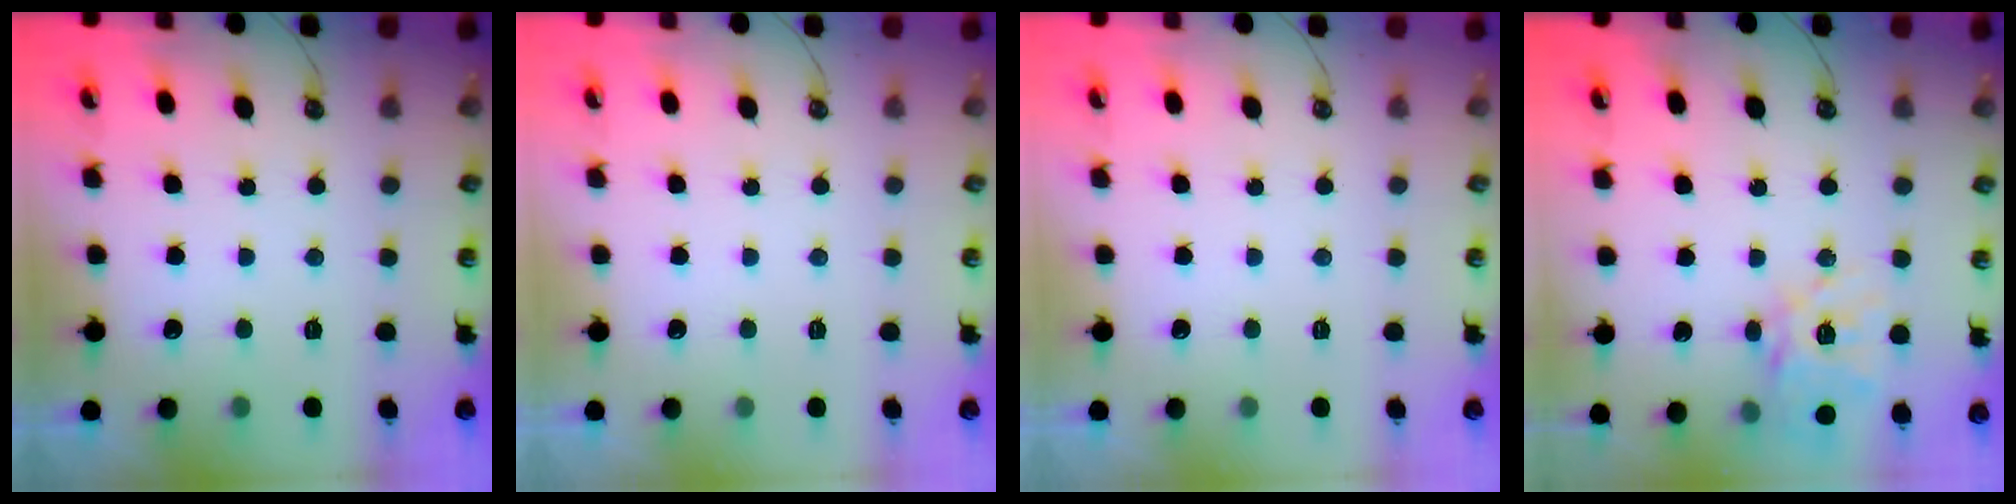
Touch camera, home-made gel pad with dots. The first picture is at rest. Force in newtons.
{"total": 0.0}
{"total": 0.0}
{"total": 17.4, "press": 17.2, "slide": 2.2}